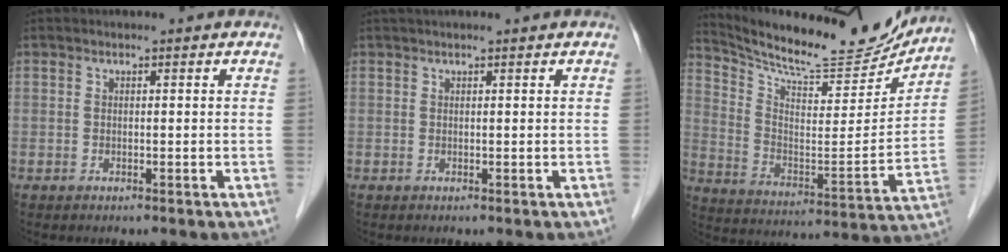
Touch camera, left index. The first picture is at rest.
{"total": 2.3, "force": [2.0, 0.0, 1.2], "torque": [-0.009, 0.029, 0.031]}
{"total": 20.5, "force": [19.1, 3.1, 6.6], "torque": [-0.123, -0.046, 0.284]}